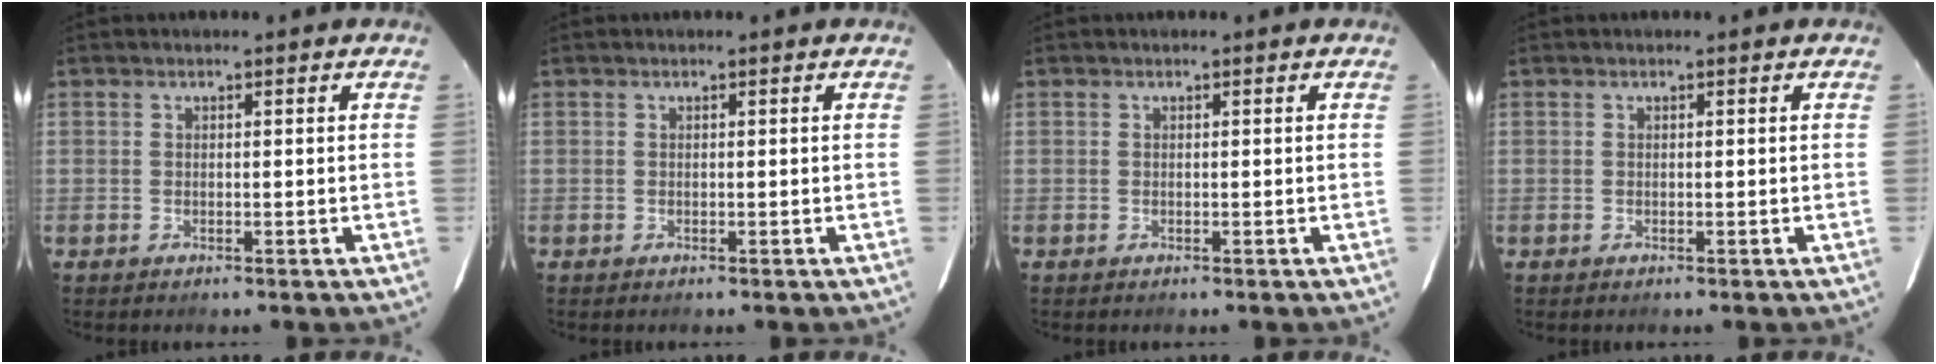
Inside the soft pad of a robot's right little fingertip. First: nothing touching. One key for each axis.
{"total": 0.0}
{"total": 0.0}
{"total": 0.0}